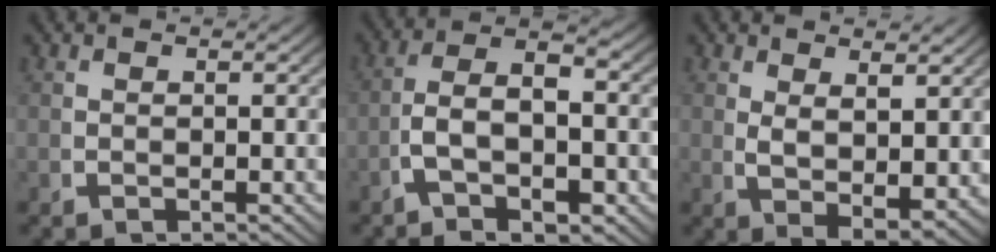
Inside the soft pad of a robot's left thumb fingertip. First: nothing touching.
{"total": 6.7, "force": [-1.2, 3.8, 5.5], "torque": [-0.105, -0.019, -0.018]}
{"total": 4.1, "force": [0.9, 2.2, 3.3], "torque": [-0.072, -0.029, 0.036]}